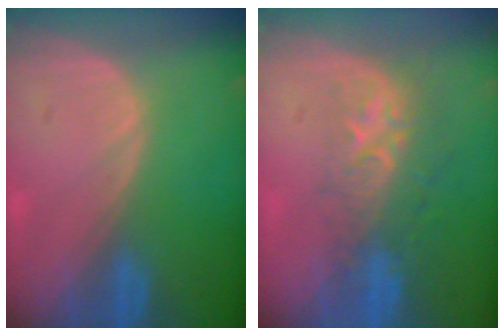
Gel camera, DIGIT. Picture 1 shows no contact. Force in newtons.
{"total": 8.9, "press": 7.2, "slide": 5.2}